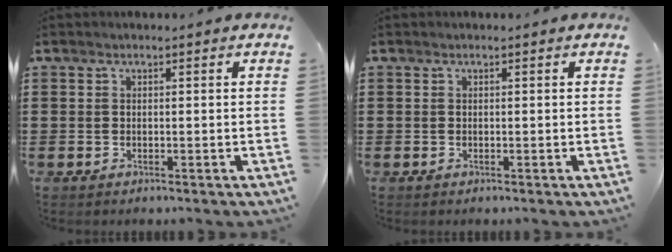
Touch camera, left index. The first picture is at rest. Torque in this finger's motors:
{"motor_torque": [0.00, 0.00, -0.01, 0.01]}